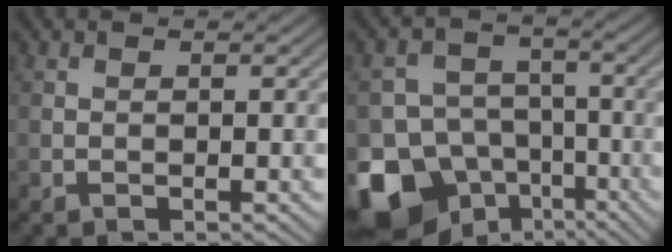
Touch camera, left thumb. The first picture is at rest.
{"total": 15.2, "force": [-9.0, 11.1, 5.1], "torque": [-0.131, -0.043, -0.150]}